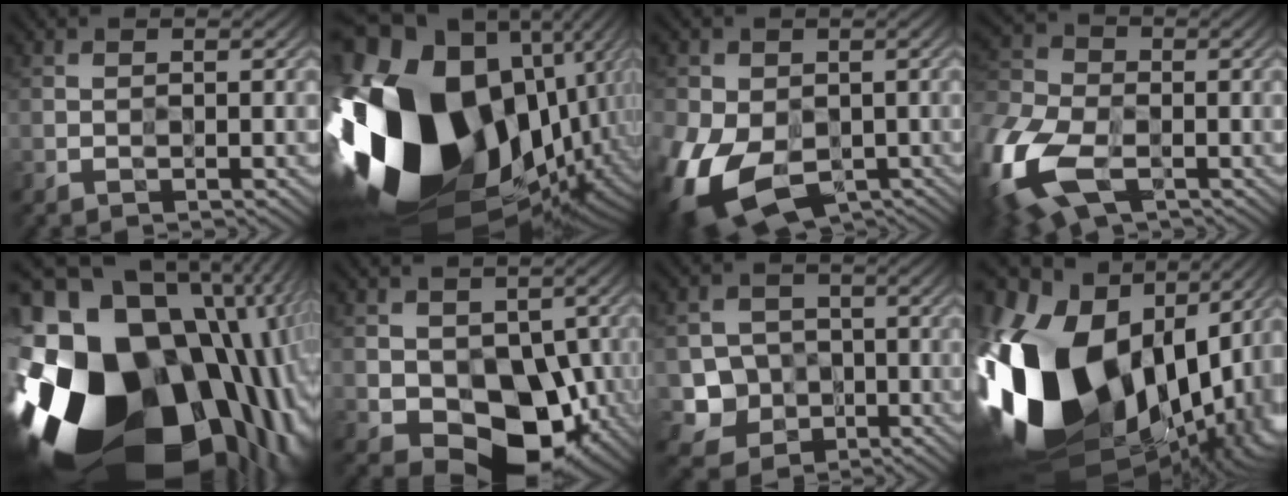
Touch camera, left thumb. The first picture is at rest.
{"total": 23.0, "force": [-3.2, 17.3, 14.8], "torque": [-0.360, -0.063, -0.030]}
{"total": 14.9, "force": [-5.0, 10.1, 9.7], "torque": [-0.206, -0.049, -0.058]}
{"total": 16.8, "force": [-6.8, 10.5, 11.2], "torque": [-0.285, -0.039, -0.109]}
{"total": 23.7, "force": [-5.7, 17.1, 15.3], "torque": [-0.301, -0.051, -0.079]}
{"total": 11.5, "force": [-1.9, 8.2, 7.8], "torque": [-0.115, -0.029, -0.021]}
{"total": 5.1, "force": [-1.5, 4.8, 0.9], "torque": [-0.023, -0.019, -0.033]}
{"total": 22.4, "force": [-1.7, 15.6, 16.0], "torque": [-0.391, -0.072, 0.006]}